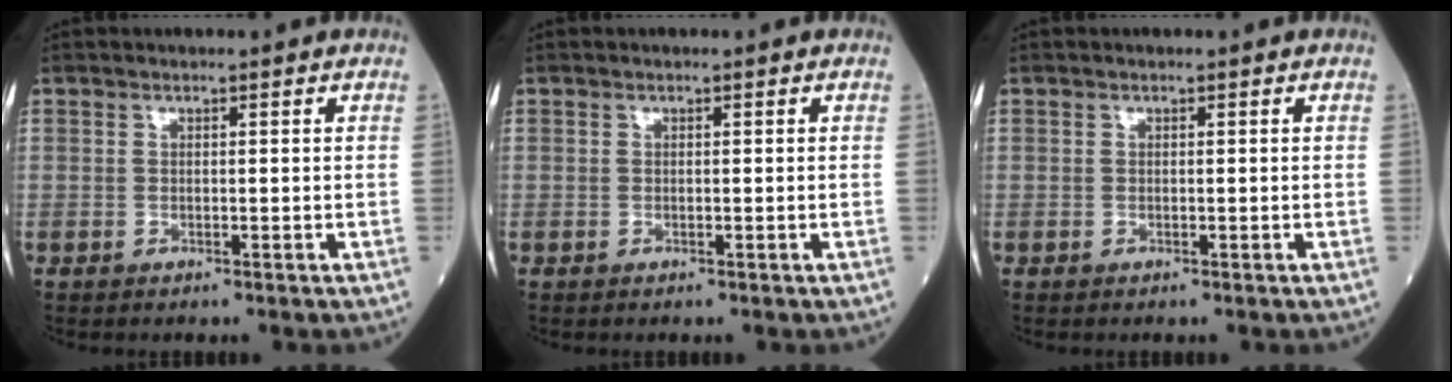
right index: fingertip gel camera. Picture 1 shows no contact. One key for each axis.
{"total": 0.0}
{"total": 0.0}